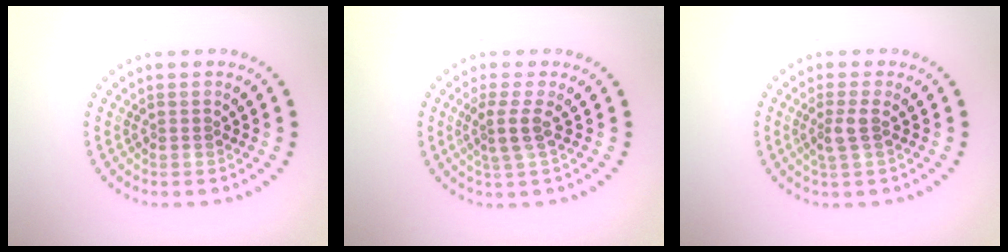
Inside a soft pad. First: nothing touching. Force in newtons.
{"total": 2.0, "press": 1.5, "slide": 1.3}
{"total": 1.7, "press": 1.4, "slide": 1.0}